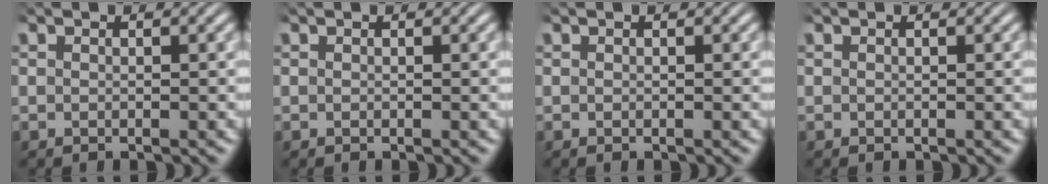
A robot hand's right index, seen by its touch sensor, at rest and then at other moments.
{"total": 0.0}
{"total": 0.0}
{"total": 0.0}